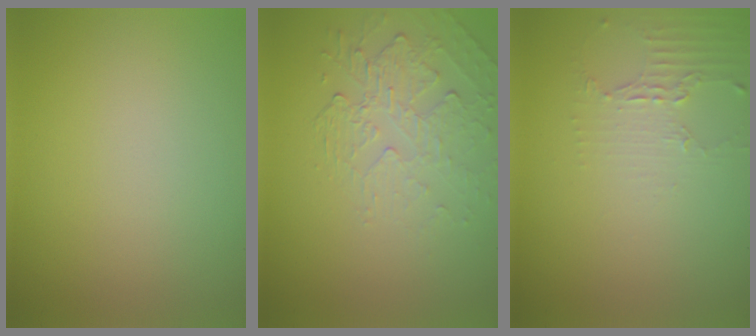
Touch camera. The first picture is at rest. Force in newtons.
{"total": 2.2, "press": 1.4, "slide": 1.7}
{"total": 2.0, "press": 1.5, "slide": 1.4}